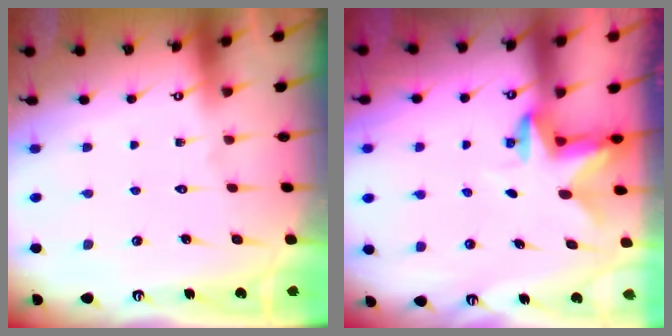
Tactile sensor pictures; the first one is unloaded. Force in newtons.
{"total": 2.8, "press": 2.8, "slide": 0.6}